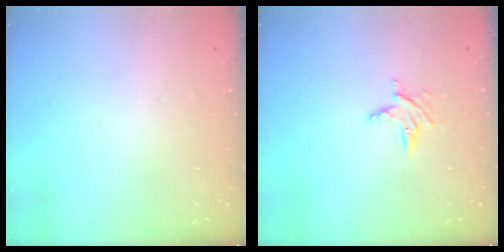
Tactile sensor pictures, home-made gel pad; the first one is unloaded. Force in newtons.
{"total": 5.9, "press": 5.9, "slide": 0.5}